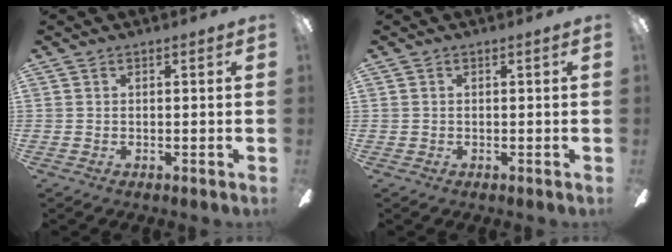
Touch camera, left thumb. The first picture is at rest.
{"total": 0.0}